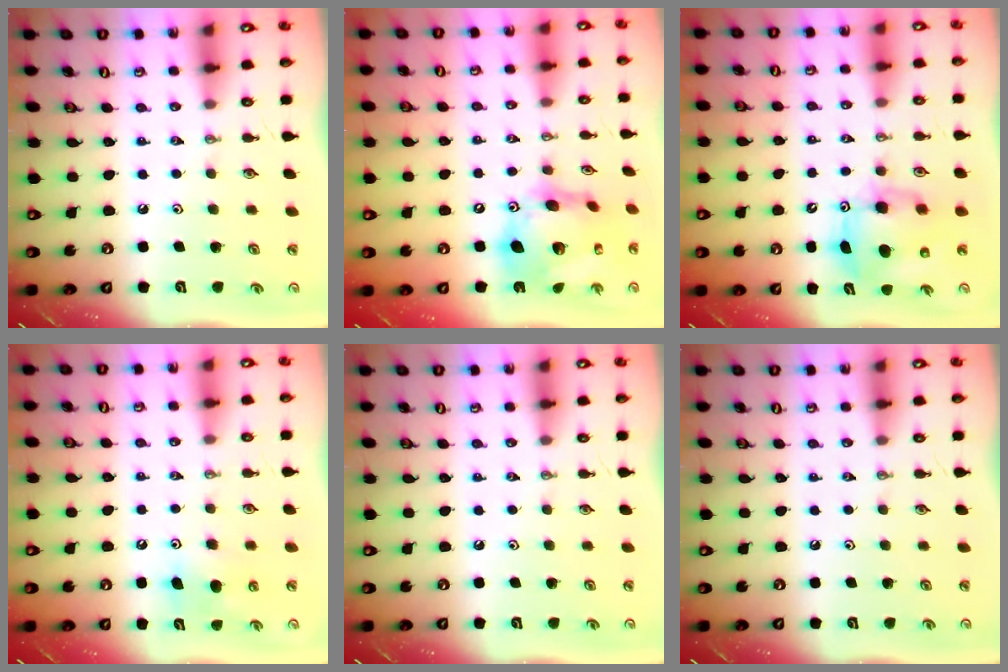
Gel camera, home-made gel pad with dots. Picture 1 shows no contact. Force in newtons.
{"total": 19.2, "press": 19.1, "slide": 2.0}
{"total": 8.6, "press": 8.6, "slide": 0.7}
{"total": 7.5, "press": 7.4, "slide": 1.3}
{"total": 0.0}
{"total": 0.0}